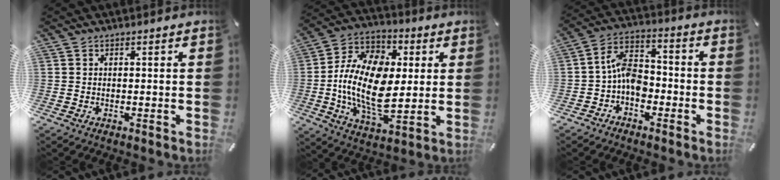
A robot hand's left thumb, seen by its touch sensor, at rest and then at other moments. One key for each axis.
{"total": 18.3, "fx": -0.5, "fy": 11.8, "fz": 14.0, "tx": -0.298, "ty": 0.003, "tz": -0.013}
{"total": 8.5, "fx": -2.6, "fy": 5.9, "fz": 5.5, "tx": -0.119, "ty": 0.019, "tz": -0.049}